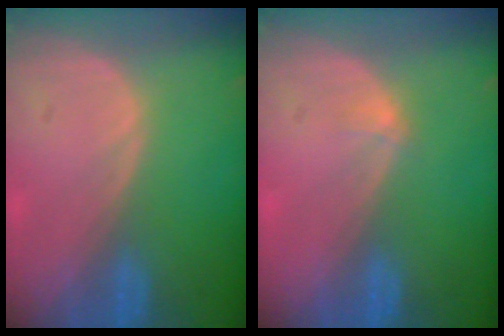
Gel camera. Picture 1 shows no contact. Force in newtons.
{"total": 1.1, "press": 0.8, "slide": 0.7}